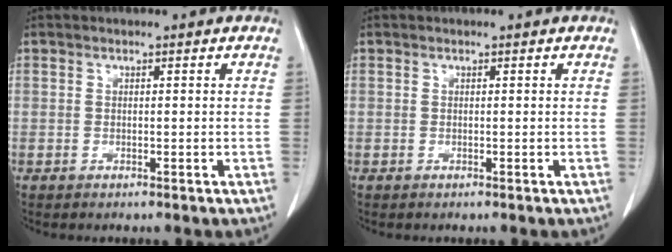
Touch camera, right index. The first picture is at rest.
{"total": 0.0}